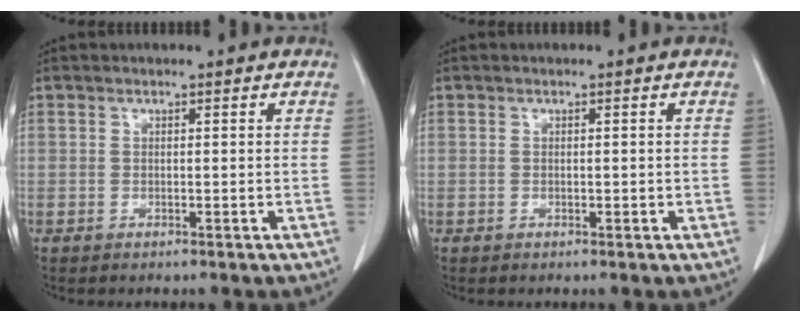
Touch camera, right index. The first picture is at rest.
{"total": 0.6, "force": [0.0, 0.3, 0.4], "torque": [-0.009, 0.000, 0.000]}